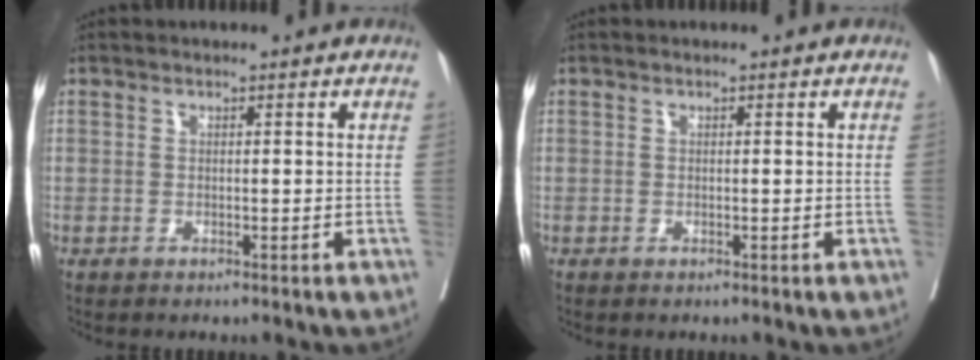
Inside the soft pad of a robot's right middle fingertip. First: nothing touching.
{"total": 0.0}